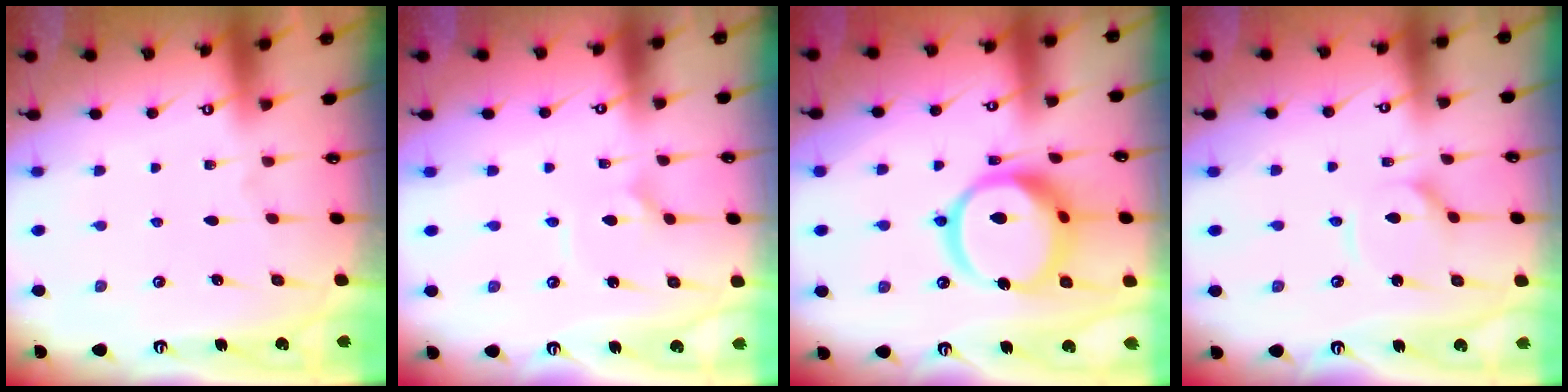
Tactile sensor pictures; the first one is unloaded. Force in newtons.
{"total": 1.8, "press": 1.7, "slide": 0.5}
{"total": 18.0, "press": 17.9, "slide": 2.1}
{"total": 4.4, "press": 4.4, "slide": 0.4}